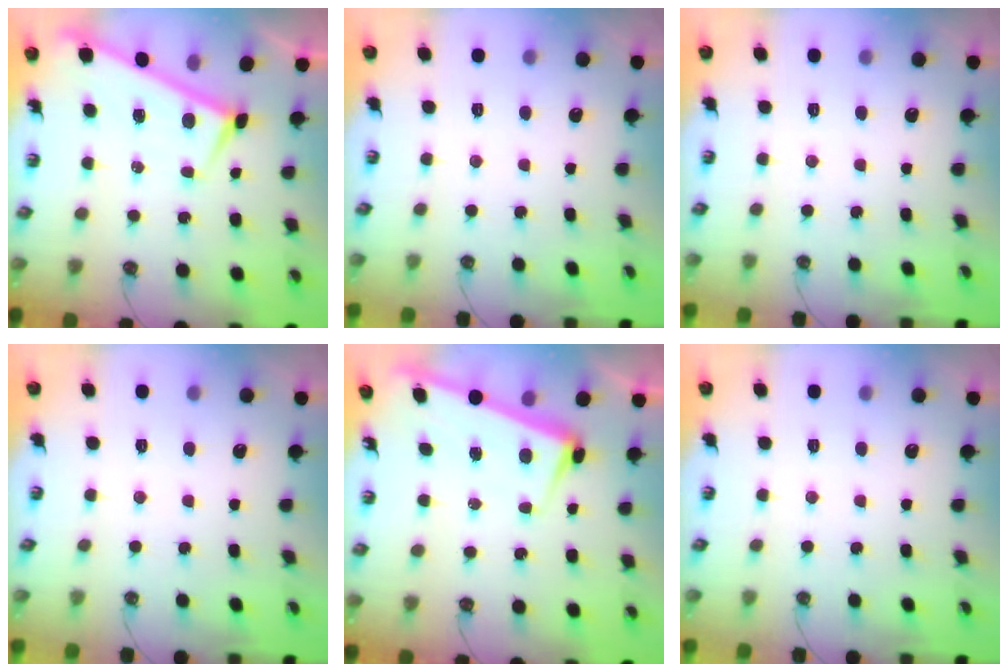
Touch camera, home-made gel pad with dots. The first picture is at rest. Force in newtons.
{"total": 0.0}
{"total": 0.0}
{"total": 0.0}
{"total": 2.5, "press": 2.4, "slide": 0.6}
{"total": 0.0}